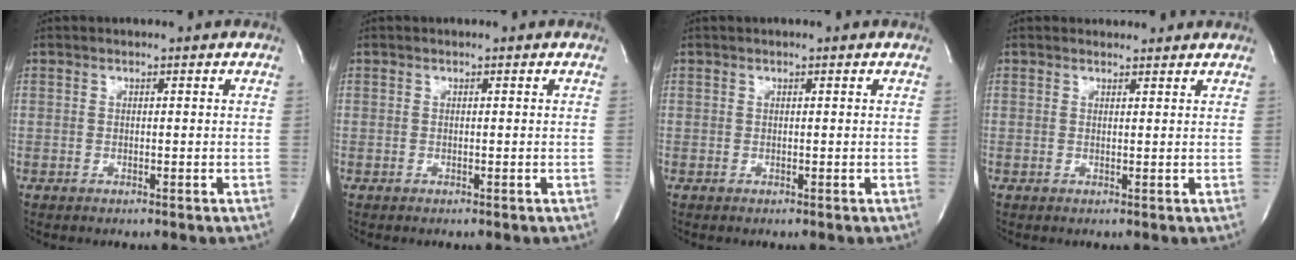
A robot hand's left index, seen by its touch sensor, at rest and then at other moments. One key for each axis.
{"total": 0.0}
{"total": 1.6, "fx": 1.5, "fy": -0.1, "fz": 0.6, "tx": -0.011, "ty": 0.016, "tz": 0.019}
{"total": 2.7, "fx": 2.6, "fy": 0.6, "fz": 0.1, "tx": -0.014, "ty": 0.008, "tz": 0.031}